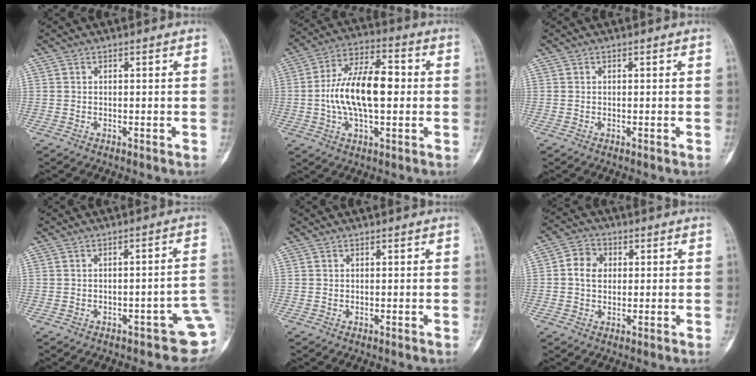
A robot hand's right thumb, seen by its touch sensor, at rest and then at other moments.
{"total": 15.7, "force": [-0.1, 7.6, 13.7], "torque": [-0.240, 0.024, -0.009]}
{"total": 0.0}
{"total": 7.4, "force": [-2.7, 2.9, 6.2], "torque": [-0.054, 0.022, -0.030]}
{"total": 0.0}
{"total": 5.4, "force": [0.5, 4.5, 2.9], "torque": [-0.040, 0.010, 0.003]}